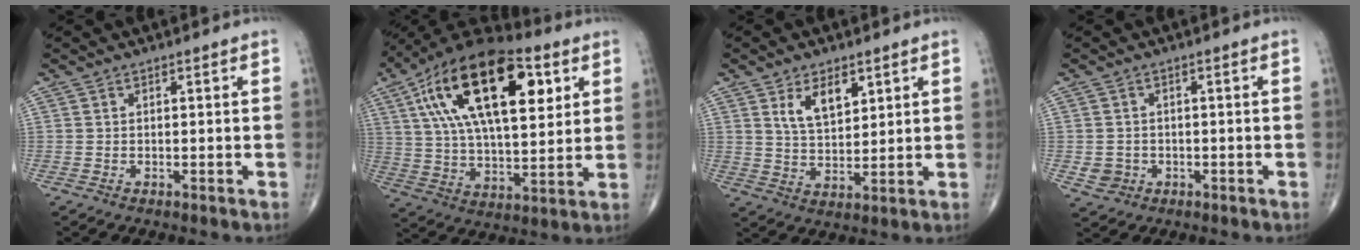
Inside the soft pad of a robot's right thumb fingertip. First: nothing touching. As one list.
[{"total": 26.7, "force": [9.6, 12.3, 21.7], "torque": [-0.372, -0.007, 0.158]}, {"total": 7.4, "force": [3.7, 3.8, 5.1], "torque": [-0.074, -0.025, 0.072]}, {"total": 4.0, "force": [-0.9, 3.6, 1.6], "torque": [-0.019, 0.002, -0.007]}]